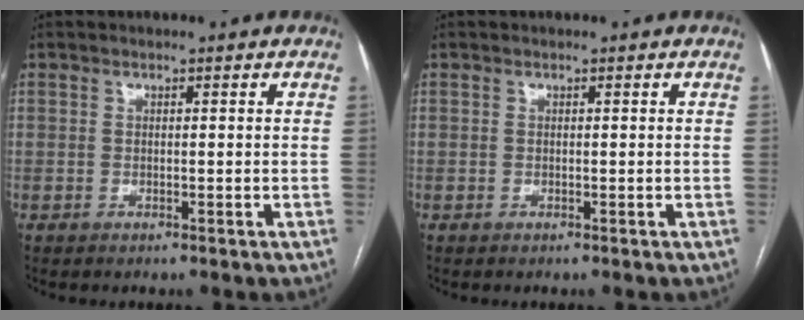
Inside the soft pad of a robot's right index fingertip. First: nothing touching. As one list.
[{"total": 0.0}]